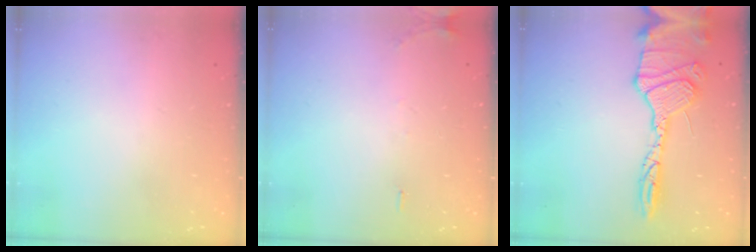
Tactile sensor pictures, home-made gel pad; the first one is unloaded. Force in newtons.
{"total": 6.5, "press": 6.2, "slide": 1.8}
{"total": 17.9, "press": 17.7, "slide": 2.5}